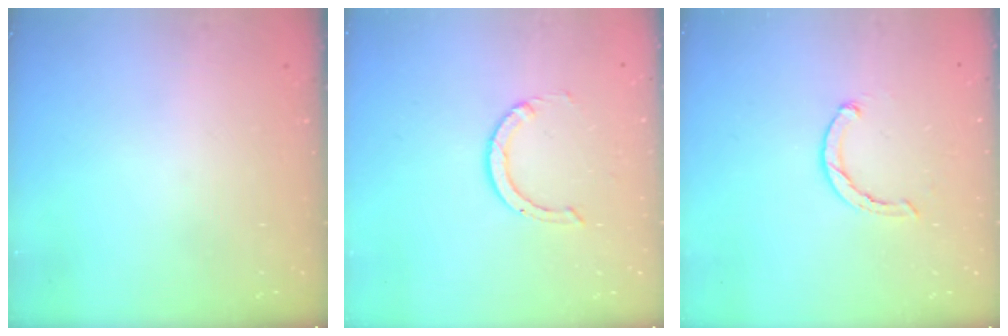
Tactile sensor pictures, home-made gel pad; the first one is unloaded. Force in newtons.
{"total": 2.8, "press": 2.8, "slide": 0.2}
{"total": 1.5, "press": 1.5, "slide": 0.3}